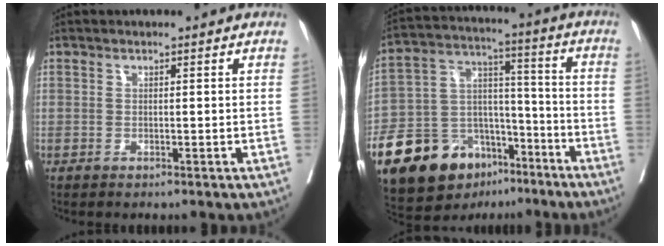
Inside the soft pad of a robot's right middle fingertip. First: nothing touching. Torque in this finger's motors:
{"motor_torque": [1.54, -0.60, 0.95, 0.13]}